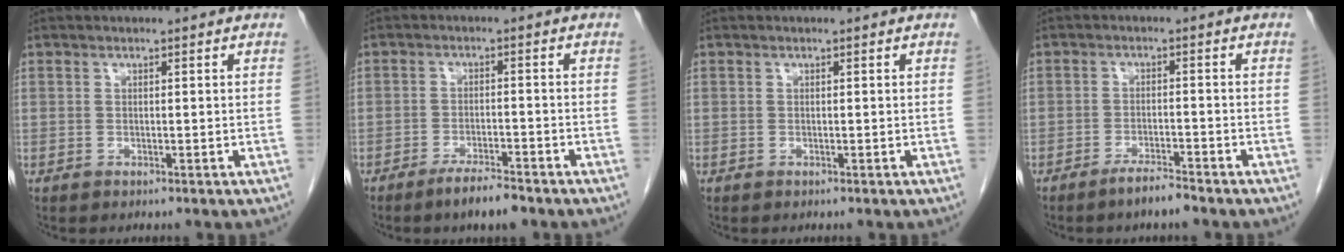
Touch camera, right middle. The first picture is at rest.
{"total": 4.7, "force": [-3.6, 0.6, 2.9], "torque": [-0.054, -0.005, -0.061]}
{"total": 0.0}
{"total": 3.3, "force": [-2.8, 0.1, 1.8], "torque": [-0.035, -0.003, -0.050]}